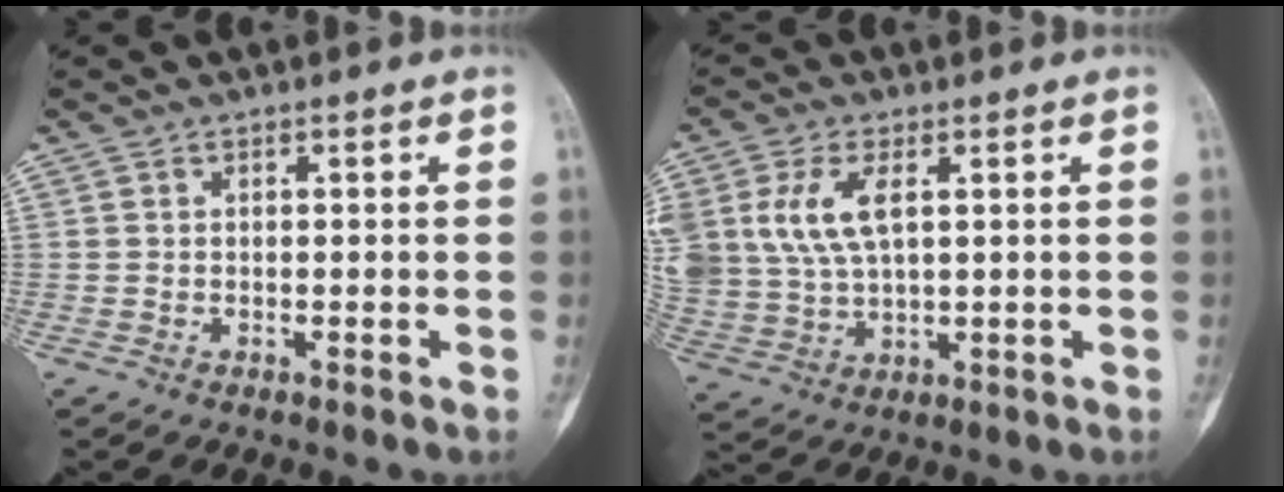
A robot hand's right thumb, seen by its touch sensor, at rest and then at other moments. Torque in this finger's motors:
{"motor_torque": [0.54, 1.39, 0.19, 0.05, 0.29]}